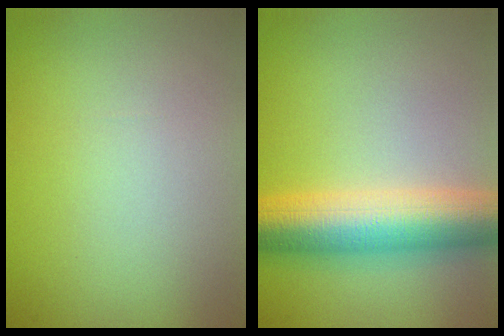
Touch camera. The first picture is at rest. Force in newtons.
{"total": 8.6, "press": 8.6, "slide": 0.3}